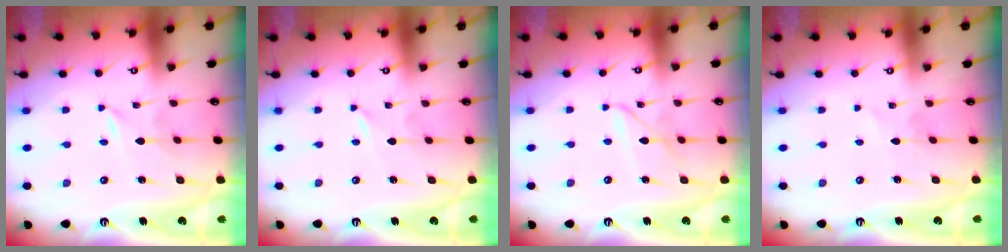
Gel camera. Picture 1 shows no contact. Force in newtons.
{"total": 0.0}
{"total": 5.0, "press": 4.9, "slide": 0.4}
{"total": 1.4, "press": 1.4, "slide": 0.1}